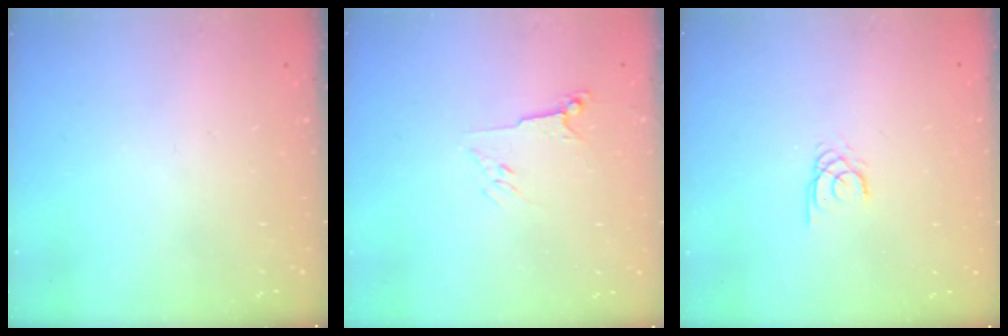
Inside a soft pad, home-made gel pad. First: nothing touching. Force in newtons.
{"total": 3.5, "press": 3.5, "slide": 0.7}
{"total": 1.7, "press": 1.7, "slide": 0.2}